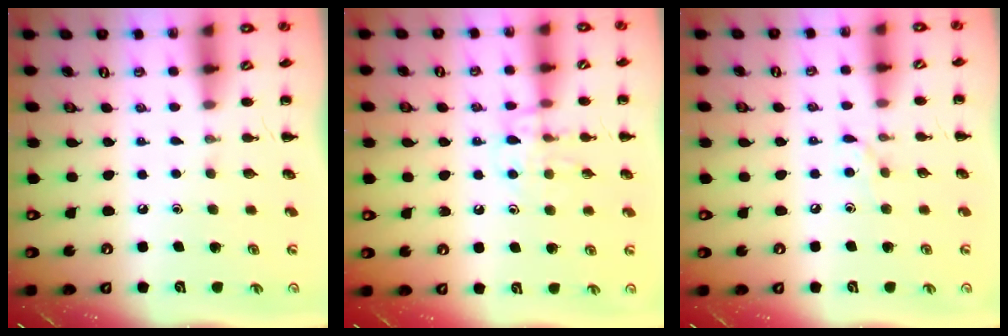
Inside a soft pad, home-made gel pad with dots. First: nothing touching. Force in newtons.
{"total": 10.6, "press": 10.6, "slide": 0.7}
{"total": 4.9, "press": 4.5, "slide": 1.8}